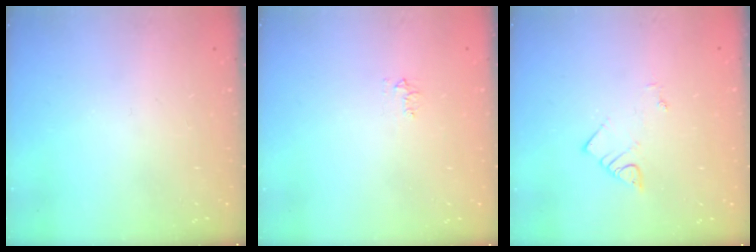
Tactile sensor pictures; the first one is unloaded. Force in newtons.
{"total": 3.8, "press": 3.7, "slide": 0.7}
{"total": 1.9, "press": 1.8, "slide": 0.4}